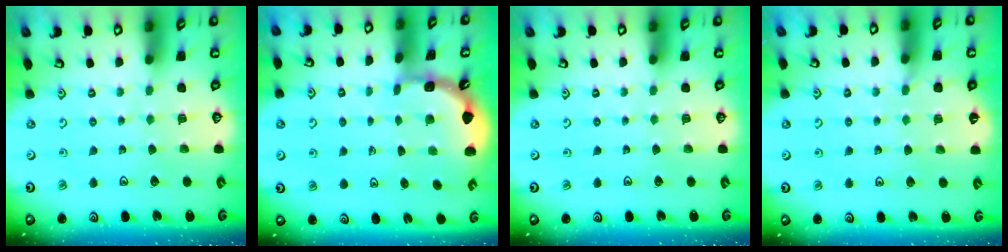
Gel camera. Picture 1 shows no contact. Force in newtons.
{"total": 1.5, "press": 1.5, "slide": 0.1}
{"total": 0.0}
{"total": 3.4, "press": 3.4, "slide": 0.4}